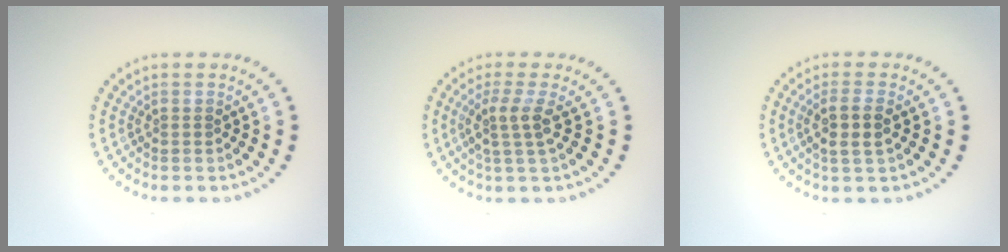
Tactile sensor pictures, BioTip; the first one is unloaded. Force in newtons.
{"total": 2.6, "press": 2.0, "slide": 1.6}
{"total": 2.5, "press": 2.2, "slide": 1.1}